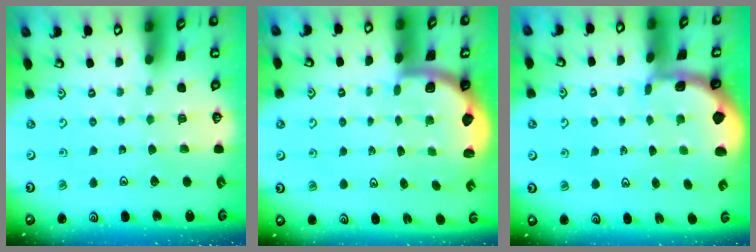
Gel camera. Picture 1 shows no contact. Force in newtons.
{"total": 1.9, "press": 1.8, "slide": 0.5}
{"total": 0.8, "press": 0.8, "slide": 0.2}